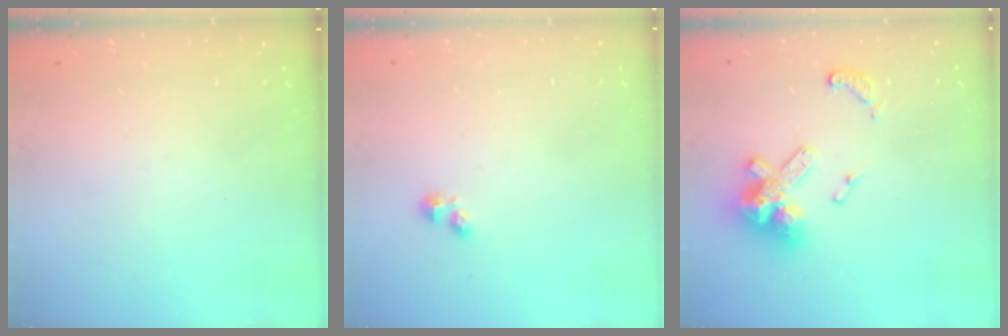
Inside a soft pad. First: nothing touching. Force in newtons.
{"total": 2.1, "press": 2.1, "slide": 0.3}
{"total": 14.8, "press": 14.7, "slide": 2.1}